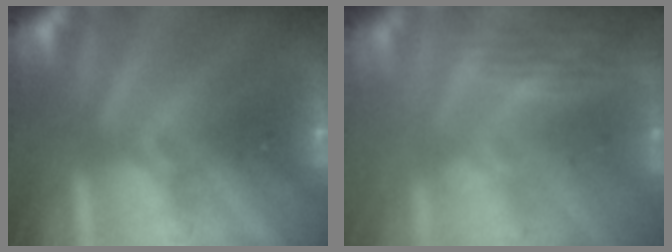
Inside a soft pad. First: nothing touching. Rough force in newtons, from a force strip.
{"total": 2.7}